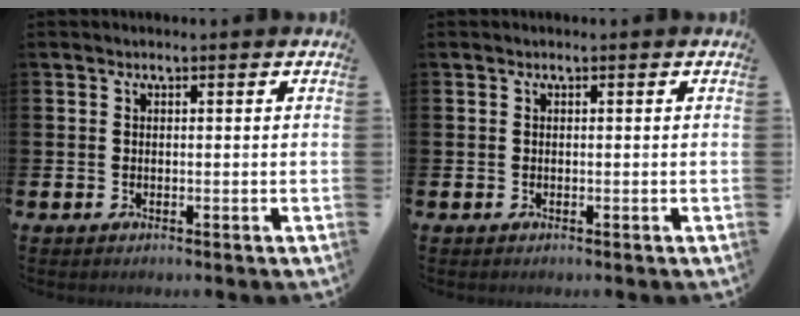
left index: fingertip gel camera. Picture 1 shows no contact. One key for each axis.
{"total": 0.0}